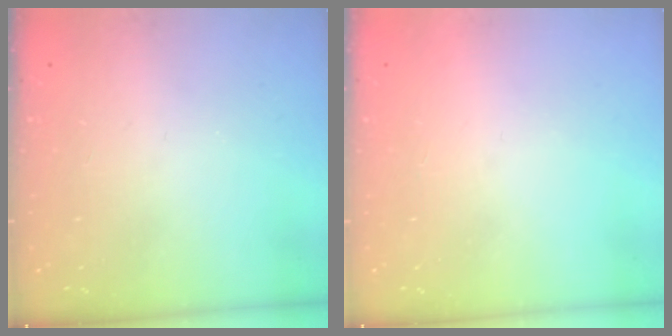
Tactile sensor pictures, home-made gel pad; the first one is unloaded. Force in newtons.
{"total": 1.5, "press": 1.5, "slide": 0.1}